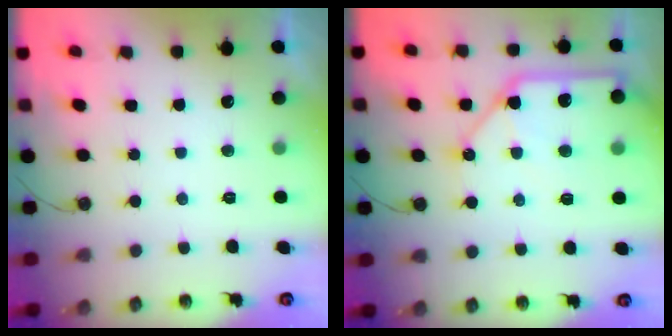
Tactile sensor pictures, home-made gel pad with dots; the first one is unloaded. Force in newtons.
{"total": 12.9, "press": 12.8, "slide": 1.6}